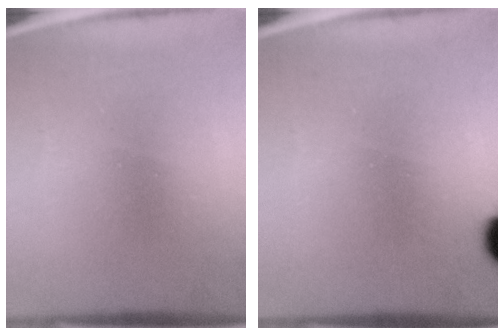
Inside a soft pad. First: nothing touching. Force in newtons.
{"total": 8.6}